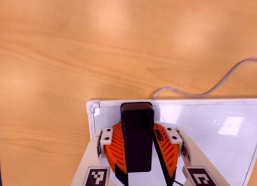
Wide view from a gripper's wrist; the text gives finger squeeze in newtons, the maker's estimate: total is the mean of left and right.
{"total": 10.3, "left": 11.8, "right": 8.7}